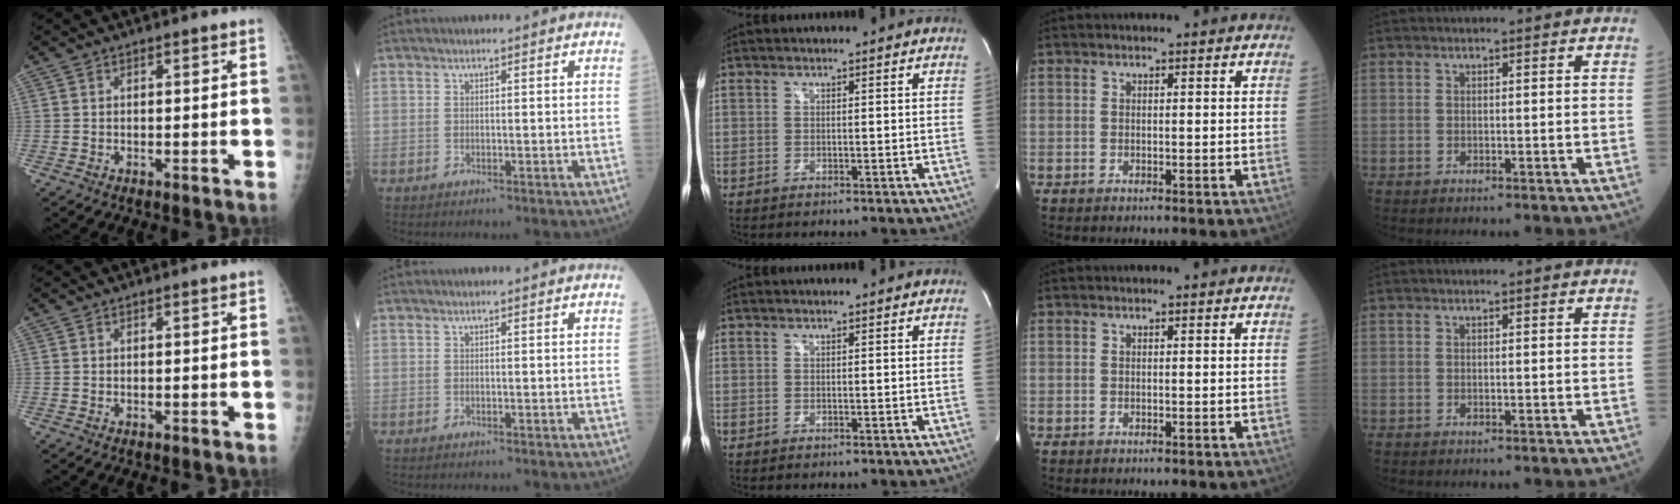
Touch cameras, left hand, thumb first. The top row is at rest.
{}